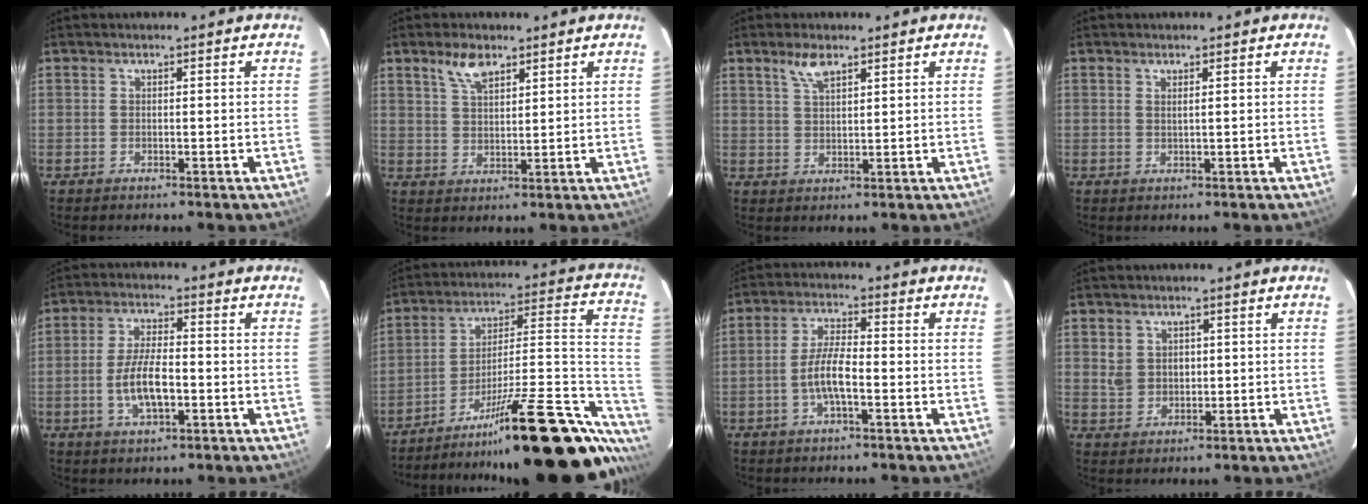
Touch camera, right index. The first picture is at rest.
{"total": 5.2, "force": [3.5, 2.3, 3.1], "torque": [-0.055, 0.006, 0.067]}
{"total": 4.0, "force": [2.7, 1.4, 2.5], "torque": [-0.047, 0.005, 0.053]}
{"total": 0.9, "force": [0.4, -0.1, 0.8], "torque": [-0.014, 0.001, 0.008]}
{"total": 7.9, "force": [-2.0, 2.9, 7.1], "torque": [-0.141, 0.000, -0.036]}
{"total": 31.5, "force": [-22.1, 7.0, 21.3], "torque": [-0.254, 0.015, -0.322]}
{"total": 6.1, "force": [-2.0, 1.5, 5.6], "torque": [-0.114, 0.006, -0.039]}
{"total": 4.4, "force": [0.9, 3.9, 1.9], "torque": [-0.033, 0.007, 0.024]}